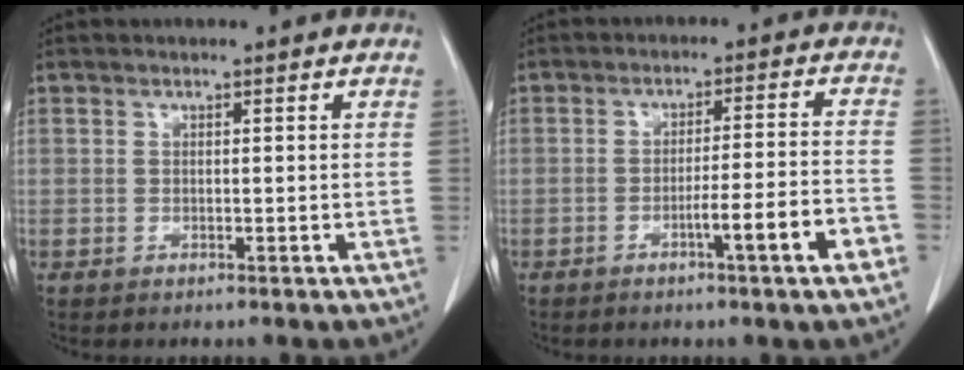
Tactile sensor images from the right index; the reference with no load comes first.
{"total": 7.8, "force": [-3.7, -0.4, 6.9], "torque": [-0.095, 0.003, -0.054]}